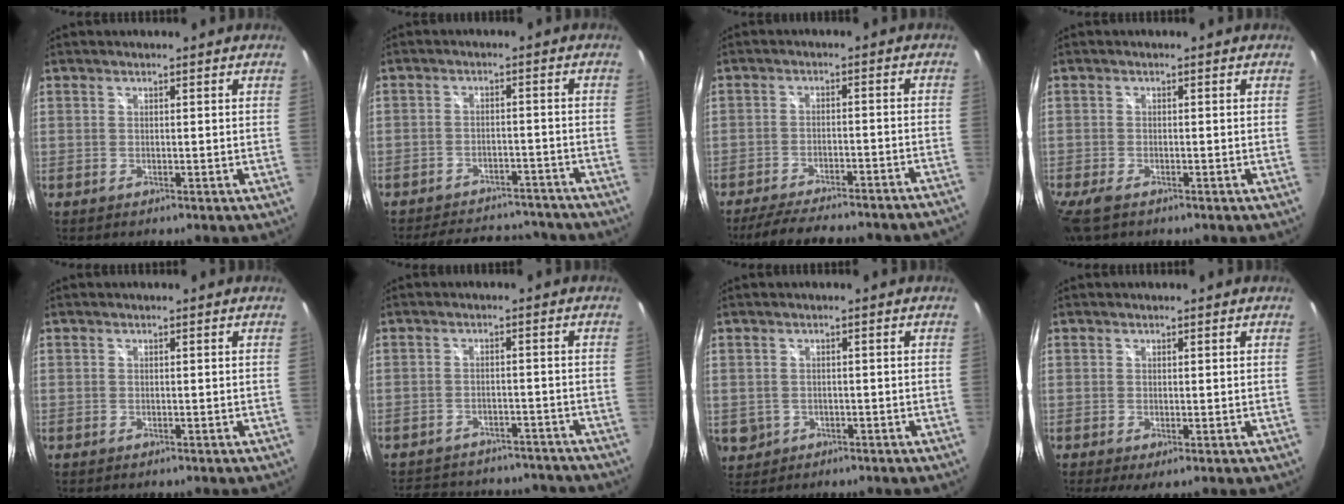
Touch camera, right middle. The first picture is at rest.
{"total": 15.5, "force": [-13.6, 5.7, 5.0], "torque": [-0.108, 0.038, -0.164]}
{"total": 17.0, "force": [-15.3, 1.4, 7.4], "torque": [-0.137, -0.019, -0.209]}
{"total": 5.2, "force": [-3.5, 2.1, 3.2], "torque": [-0.078, -0.024, -0.066]}
{"total": 0.0}
{"total": 17.6, "force": [-15.1, 6.8, 6.0], "torque": [-0.126, 0.021, -0.187]}
{"total": 5.2, "force": [-0.9, 4.8, 1.9], "torque": [-0.053, -0.003, -0.001]}
{"total": 1.7, "force": [0.2, 0.3, 1.6], "torque": [-0.028, -0.004, 0.002]}